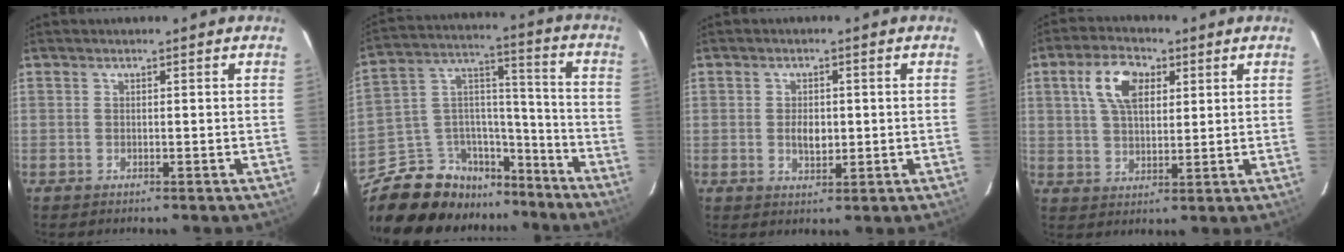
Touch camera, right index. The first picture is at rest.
{"total": 18.0, "force": [-14.9, 9.2, 4.5], "torque": [-0.108, 0.074, -0.239]}
{"total": 3.5, "force": [-0.2, 2.3, 2.7], "torque": [-0.046, 0.000, -0.001]}
{"total": 8.8, "force": [3.4, 4.9, 6.5], "torque": [-0.126, 0.024, 0.063]}